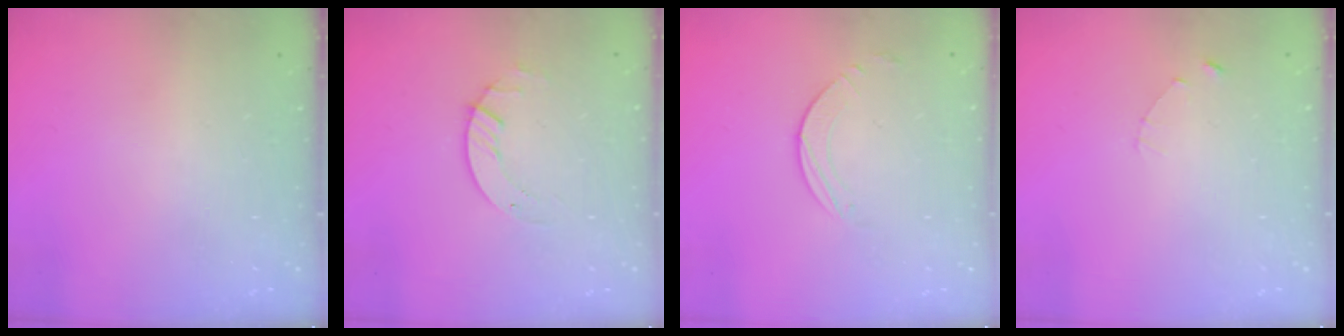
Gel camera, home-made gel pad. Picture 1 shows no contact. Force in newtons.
{"total": 2.7, "press": 2.7, "slide": 0.3}
{"total": 3.2, "press": 3.2, "slide": 0.3}
{"total": 1.2, "press": 1.1, "slide": 0.2}